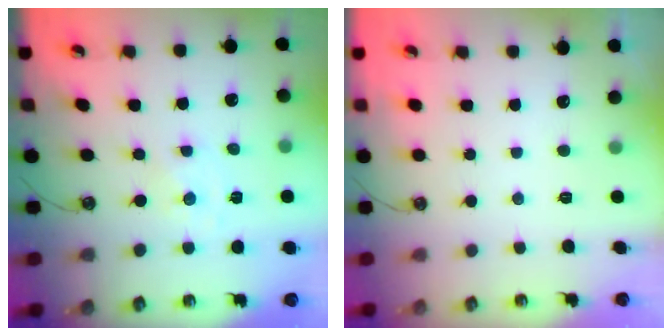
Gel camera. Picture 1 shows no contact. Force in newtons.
{"total": 0.0}